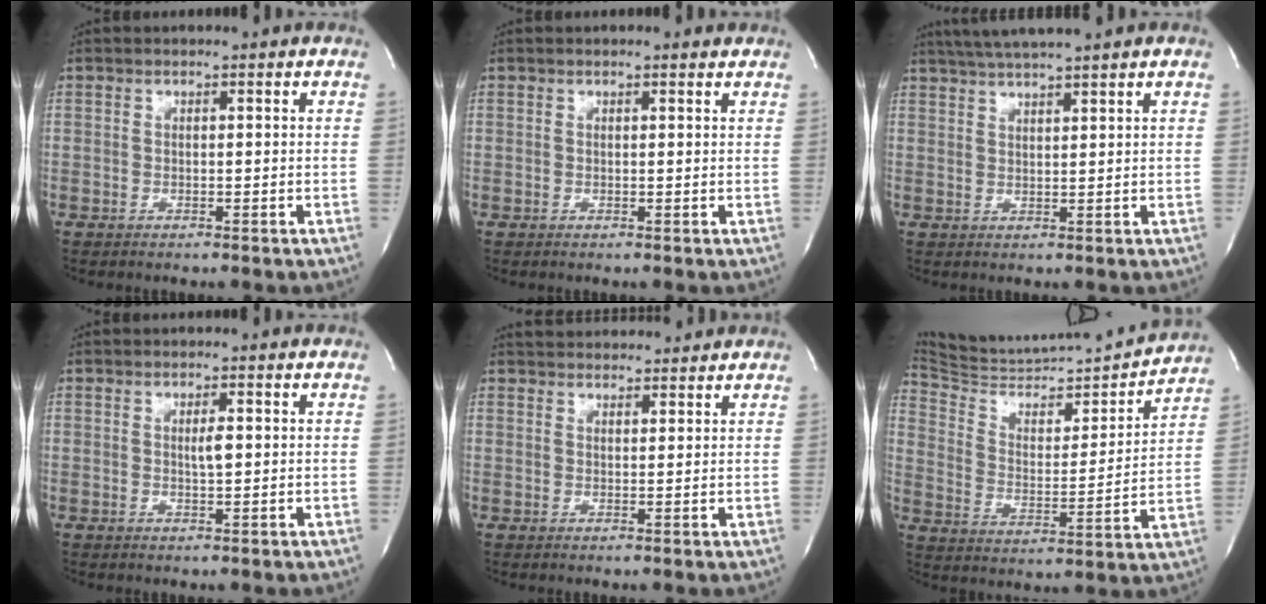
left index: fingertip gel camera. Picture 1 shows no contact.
{"total": 1.6, "force": [1.5, 0.2, 0.4], "torque": [-0.013, 0.001, 0.012]}
{"total": 6.8, "force": [5.9, -1.0, 3.3], "torque": [-0.061, 0.017, 0.098]}
{"total": 1.7, "force": [0.3, 0.2, 1.6], "torque": [-0.031, -0.002, 0.005]}
{"total": 8.6, "force": [8.3, 1.5, 1.7], "torque": [-0.025, 0.025, 0.112]}
{"total": 19.7, "force": [19.1, 1.1, 4.6], "torque": [-0.085, -0.030, 0.292]}